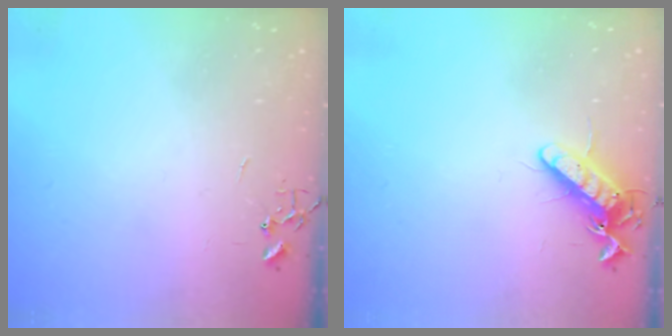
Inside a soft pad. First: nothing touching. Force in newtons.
{"total": 11.7, "press": 11.6, "slide": 1.7}